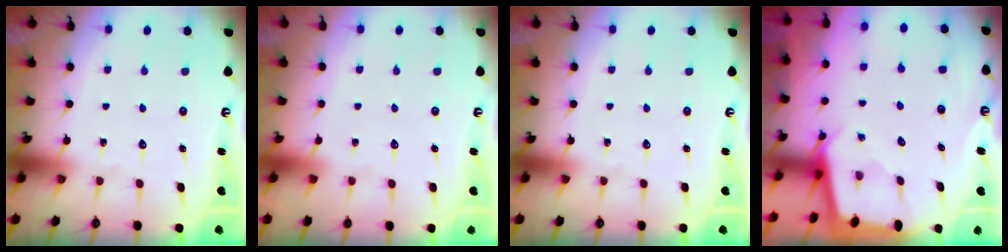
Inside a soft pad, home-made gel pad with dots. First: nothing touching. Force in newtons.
{"total": 0.6, "press": 0.6, "slide": 0.2}
{"total": 0.0}
{"total": 1.8, "press": 1.8, "slide": 0.2}